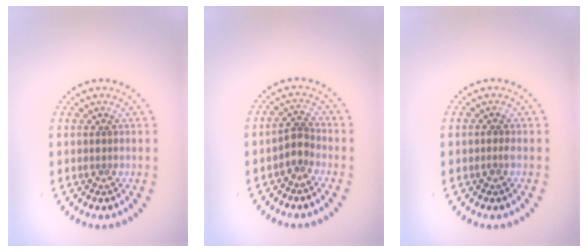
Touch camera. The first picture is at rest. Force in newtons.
{"total": 1.9, "press": 1.5, "slide": 1.1}
{"total": 0.5, "press": 0.5, "slide": 0.1}